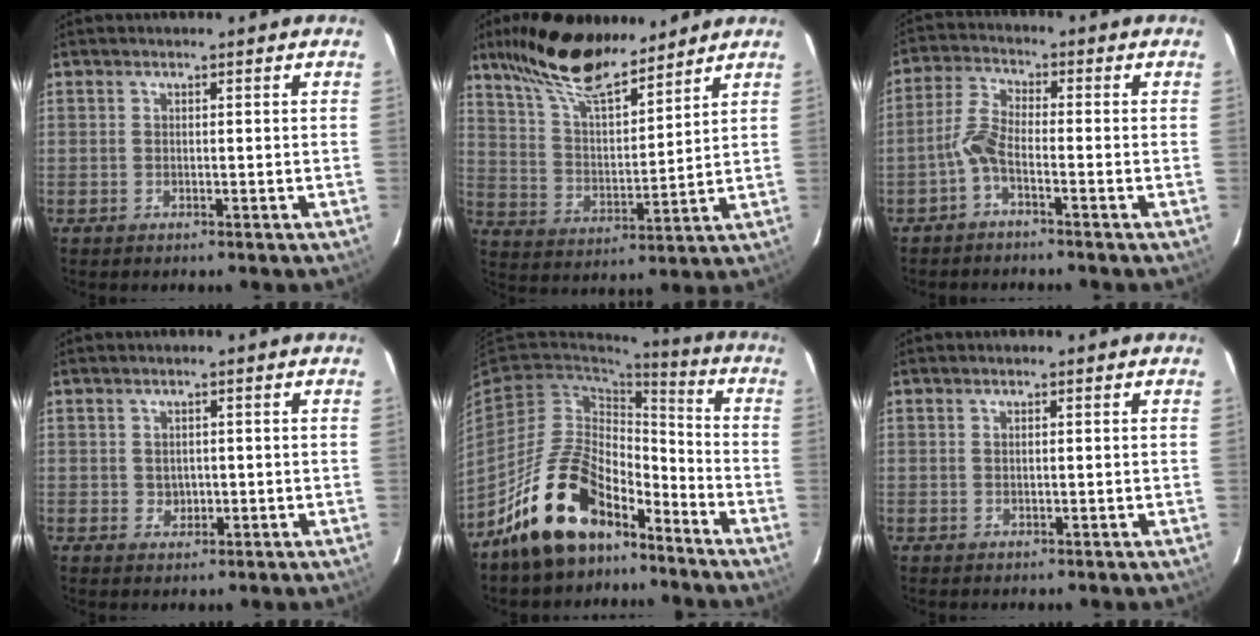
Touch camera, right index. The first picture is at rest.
{"total": 18.4, "force": [14.2, 5.1, 10.5], "torque": [-0.192, 0.020, 0.260]}
{"total": 4.2, "force": [-2.2, 1.1, 3.4], "torque": [-0.084, 0.013, -0.046]}
{"total": 2.2, "force": [0.0, 2.0, 0.8], "torque": [-0.011, 0.004, 0.006]}
{"total": 17.5, "force": [-12.1, 8.8, 9.1], "torque": [-0.185, 0.025, -0.195]}
{"total": 0.7, "force": [0.3, 0.2, 0.6], "torque": [-0.012, 0.002, 0.005]}